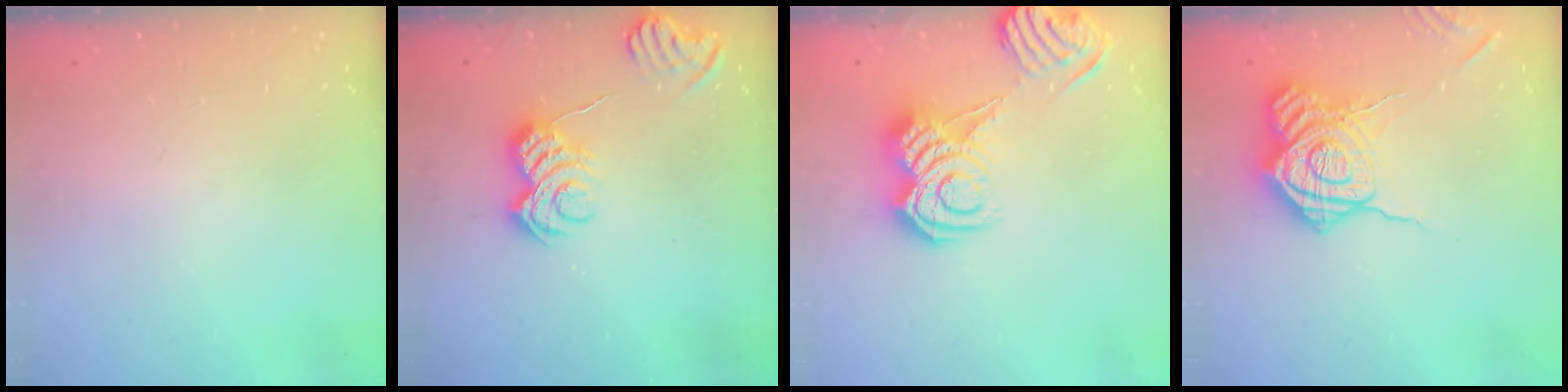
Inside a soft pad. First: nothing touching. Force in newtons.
{"total": 5.4, "press": 5.3, "slide": 1.0}
{"total": 9.6, "press": 9.5, "slide": 1.1}
{"total": 19.7, "press": 19.7, "slide": 1.0}